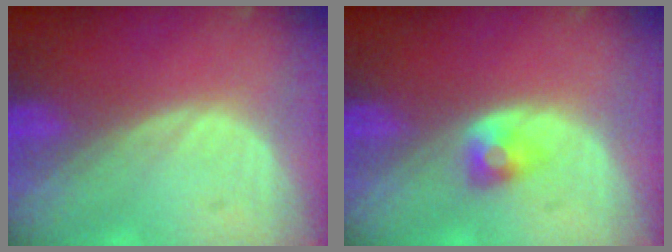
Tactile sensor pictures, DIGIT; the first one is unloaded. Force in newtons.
{"total": 2.6, "press": 2.3, "slide": 1.1}